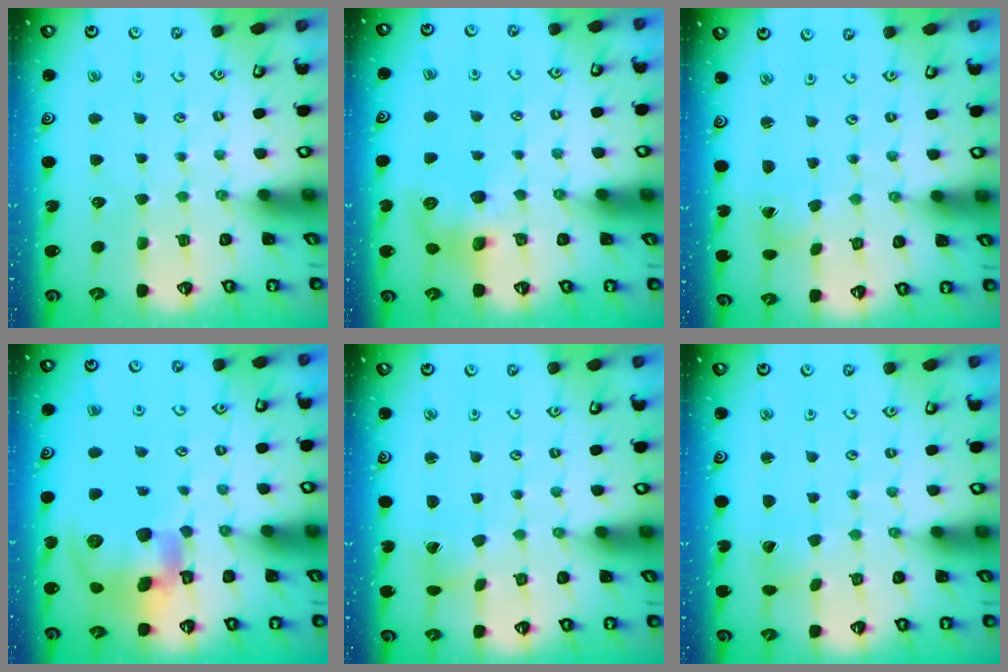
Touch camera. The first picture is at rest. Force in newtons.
{"total": 7.5, "press": 7.5, "slide": 0.3}
{"total": 0.5, "press": 0.5, "slide": 0.1}
{"total": 16.8, "press": 16.6, "slide": 2.8}
{"total": 1.6, "press": 1.5, "slide": 0.3}
{"total": 0.9, "press": 0.9, "slide": 0.1}